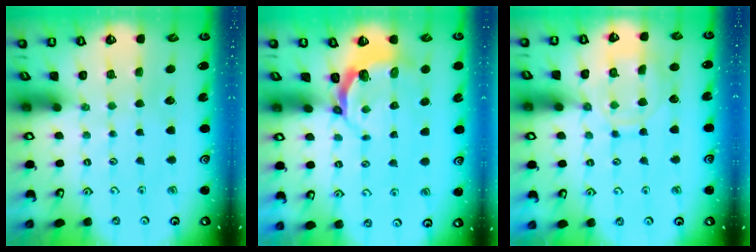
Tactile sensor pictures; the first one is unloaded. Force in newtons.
{"total": 4.5, "press": 3.5, "slide": 3.0}
{"total": 12.3, "press": 12.2, "slide": 0.8}